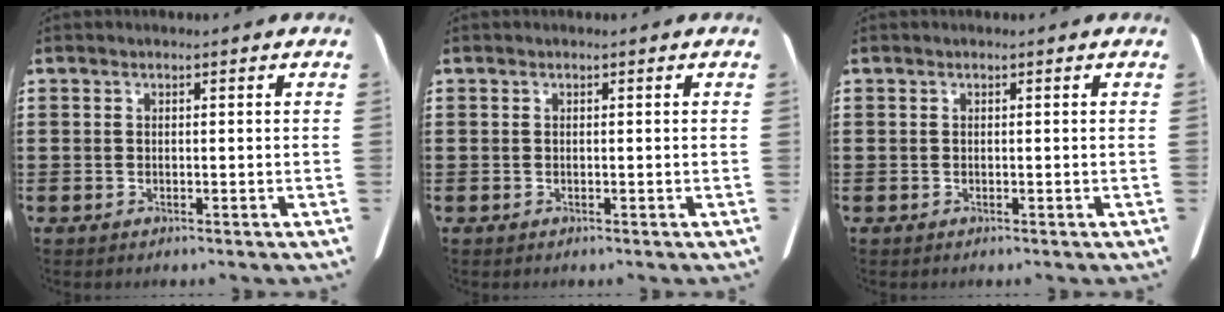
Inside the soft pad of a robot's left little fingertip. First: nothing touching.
{"total": 0.0}
{"total": 0.0}